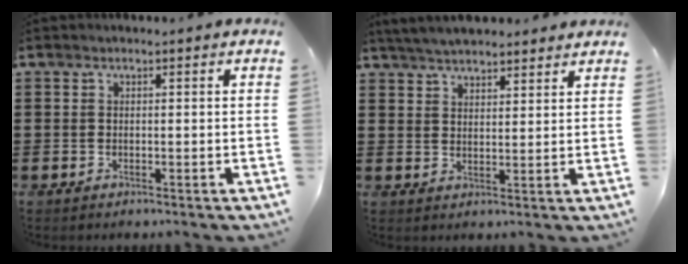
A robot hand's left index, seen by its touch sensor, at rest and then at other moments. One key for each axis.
{"total": 4.5, "fx": 4.3, "fy": 0.6, "fz": 0.9, "tx": -0.029, "ty": -0.007, "tz": 0.082}